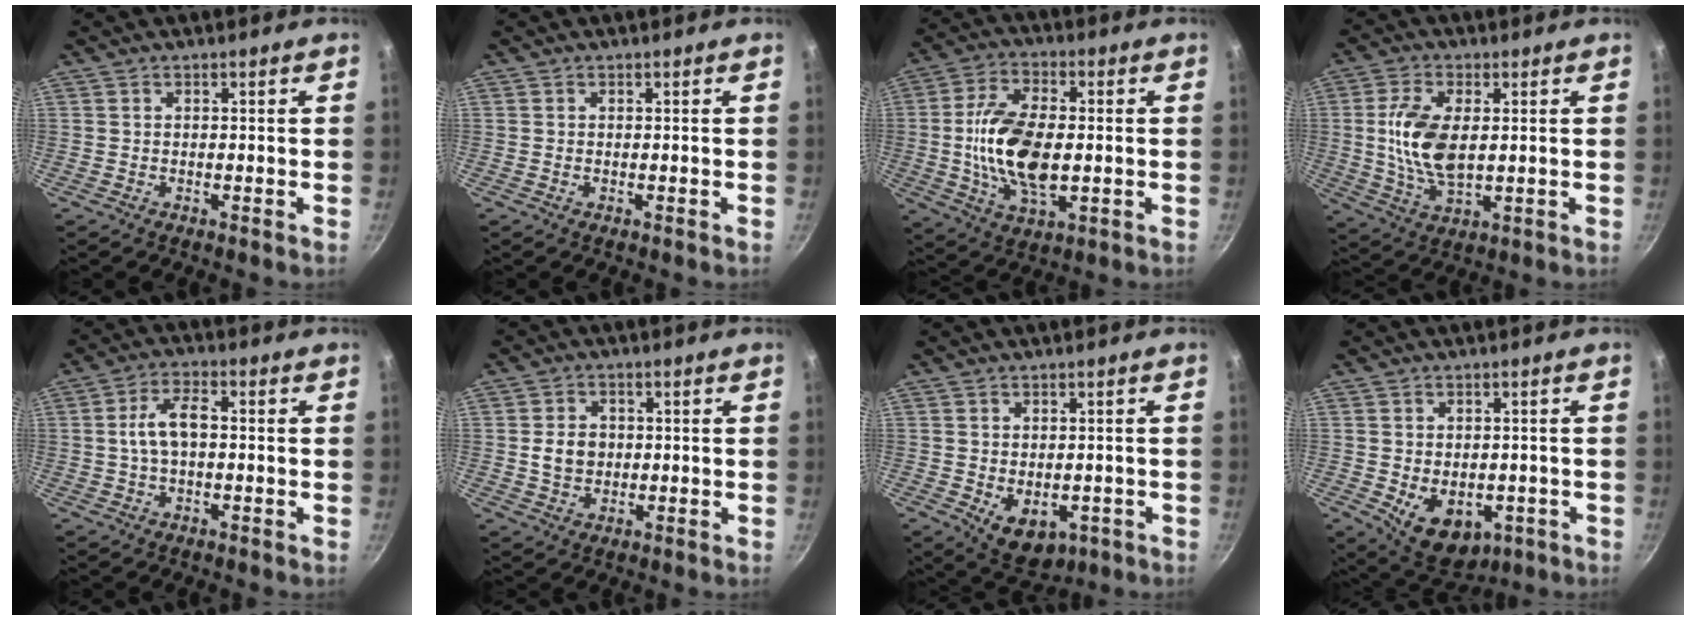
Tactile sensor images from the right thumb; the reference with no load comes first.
{"total": 0.0}
{"total": 15.9, "force": [-0.7, 8.1, 13.6], "torque": [-0.258, 0.001, -0.012]}
{"total": 11.5, "force": [0.9, 5.9, 9.8], "torque": [-0.200, -0.010, 0.023]}
{"total": 6.7, "force": [0.2, 3.5, 5.8], "torque": [-0.115, 0.020, -0.002]}
{"total": 5.4, "force": [0.1, 4.4, 3.1], "torque": [-0.038, 0.003, 0.003]}
{"total": 8.4, "force": [-2.5, 5.6, 5.7], "torque": [-0.069, 0.001, -0.021]}
{"total": 11.3, "force": [-3.5, 7.7, 7.5], "torque": [-0.096, 0.001, -0.034]}